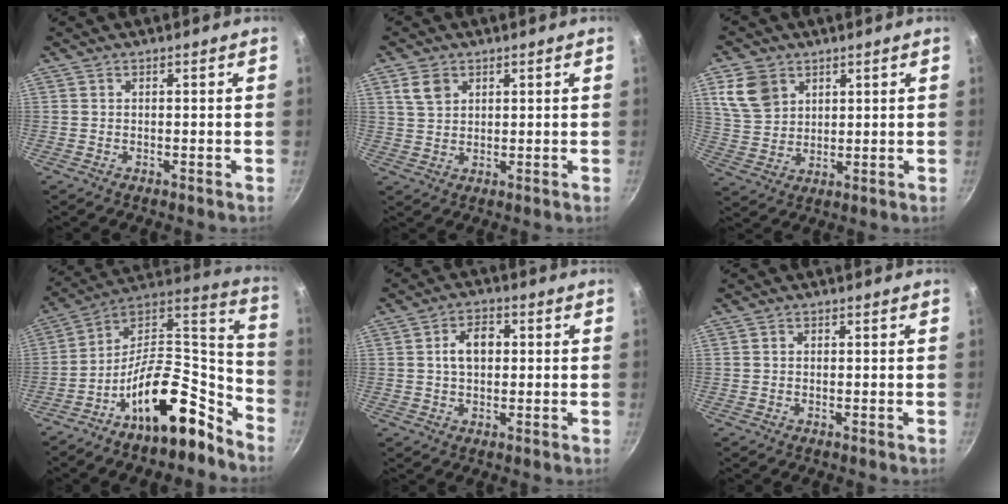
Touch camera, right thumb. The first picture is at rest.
{"total": 4.8, "force": [2.3, 3.4, 2.5], "torque": [-0.032, -0.003, 0.048]}
{"total": 8.9, "force": [4.0, 6.8, 4.2], "torque": [-0.062, -0.008, 0.088]}
{"total": 20.8, "force": [-13.0, 8.8, 13.5], "torque": [-0.156, 0.122, -0.228]}
{"total": 6.1, "force": [0.8, 4.1, 4.4], "torque": [-0.053, 0.011, 0.007]}
{"total": 0.7, "force": [0.1, 0.6, 0.3], "torque": [-0.003, 0.004, 0.000]}